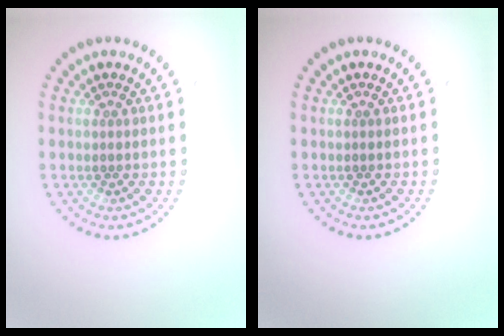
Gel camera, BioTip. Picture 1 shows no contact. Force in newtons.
{"total": 0.0}